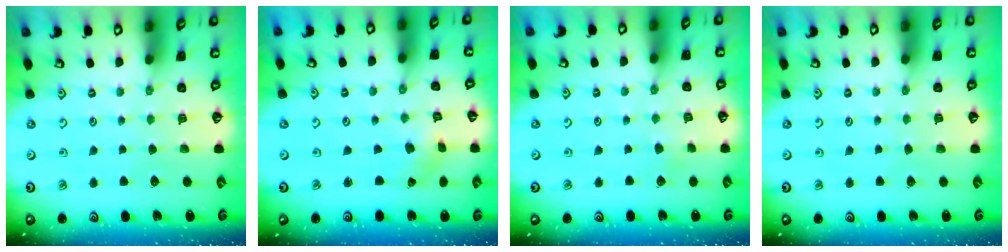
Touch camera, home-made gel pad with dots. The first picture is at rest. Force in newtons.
{"total": 1.1, "press": 1.0, "slide": 0.1}
{"total": 1.7, "press": 1.7, "slide": 0.1}
{"total": 0.0}